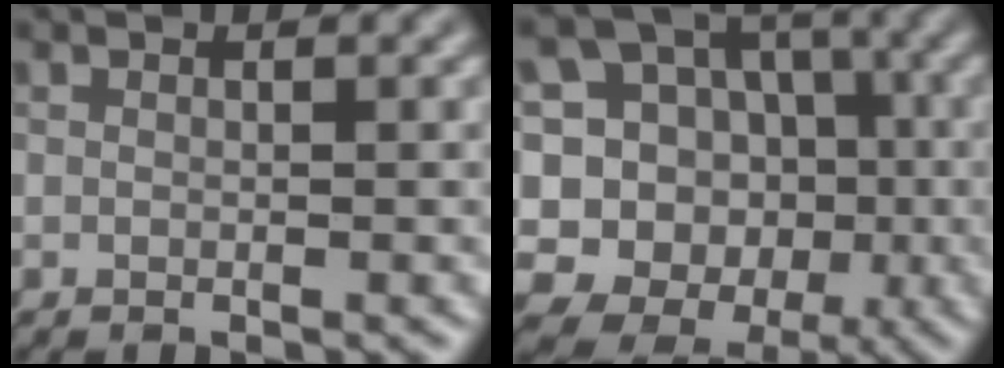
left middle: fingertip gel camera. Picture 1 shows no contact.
{"total": 11.2, "force": [-0.7, 10.5, 3.8], "torque": [-0.095, 0.031, -0.013]}